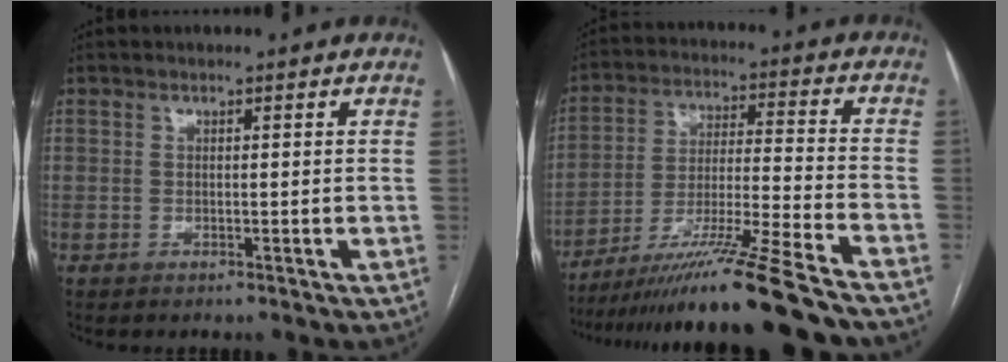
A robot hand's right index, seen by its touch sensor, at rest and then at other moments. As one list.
[{"total": 18.5, "force": [-15.2, -1.9, 10.4], "torque": [-0.180, -0.030, -0.256]}]